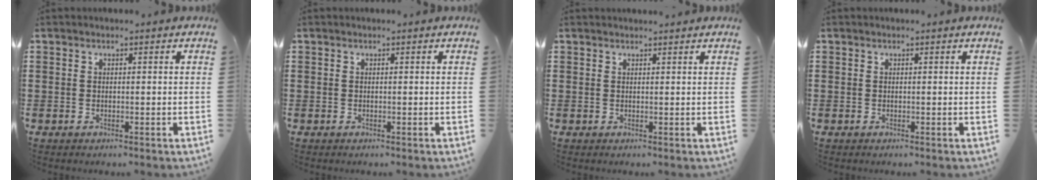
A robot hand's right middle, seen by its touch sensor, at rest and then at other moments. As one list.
[{"total": 0.0}, {"total": 0.7, "force": [0.7, 0.0, 0.1], "torque": [0.004, -0.005, 0.013]}, {"total": 0.0}]